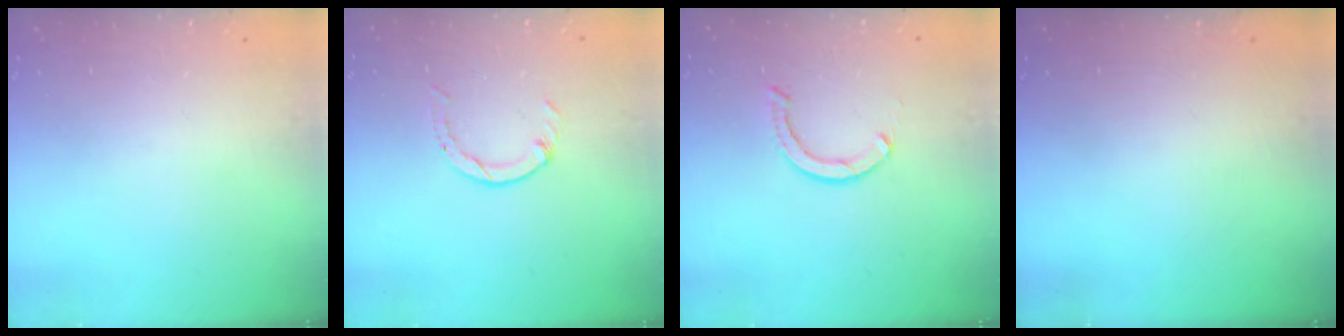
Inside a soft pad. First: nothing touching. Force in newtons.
{"total": 0.5, "press": 0.5, "slide": 0.1}
{"total": 2.4, "press": 2.4, "slide": 0.0}
{"total": 0.0}